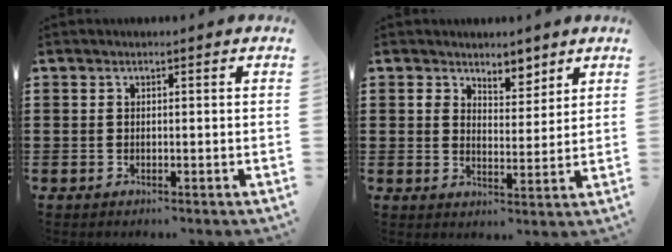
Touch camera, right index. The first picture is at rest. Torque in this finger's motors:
{"motor_torque": [-0.36, 0.34, 0.05, 0.00]}